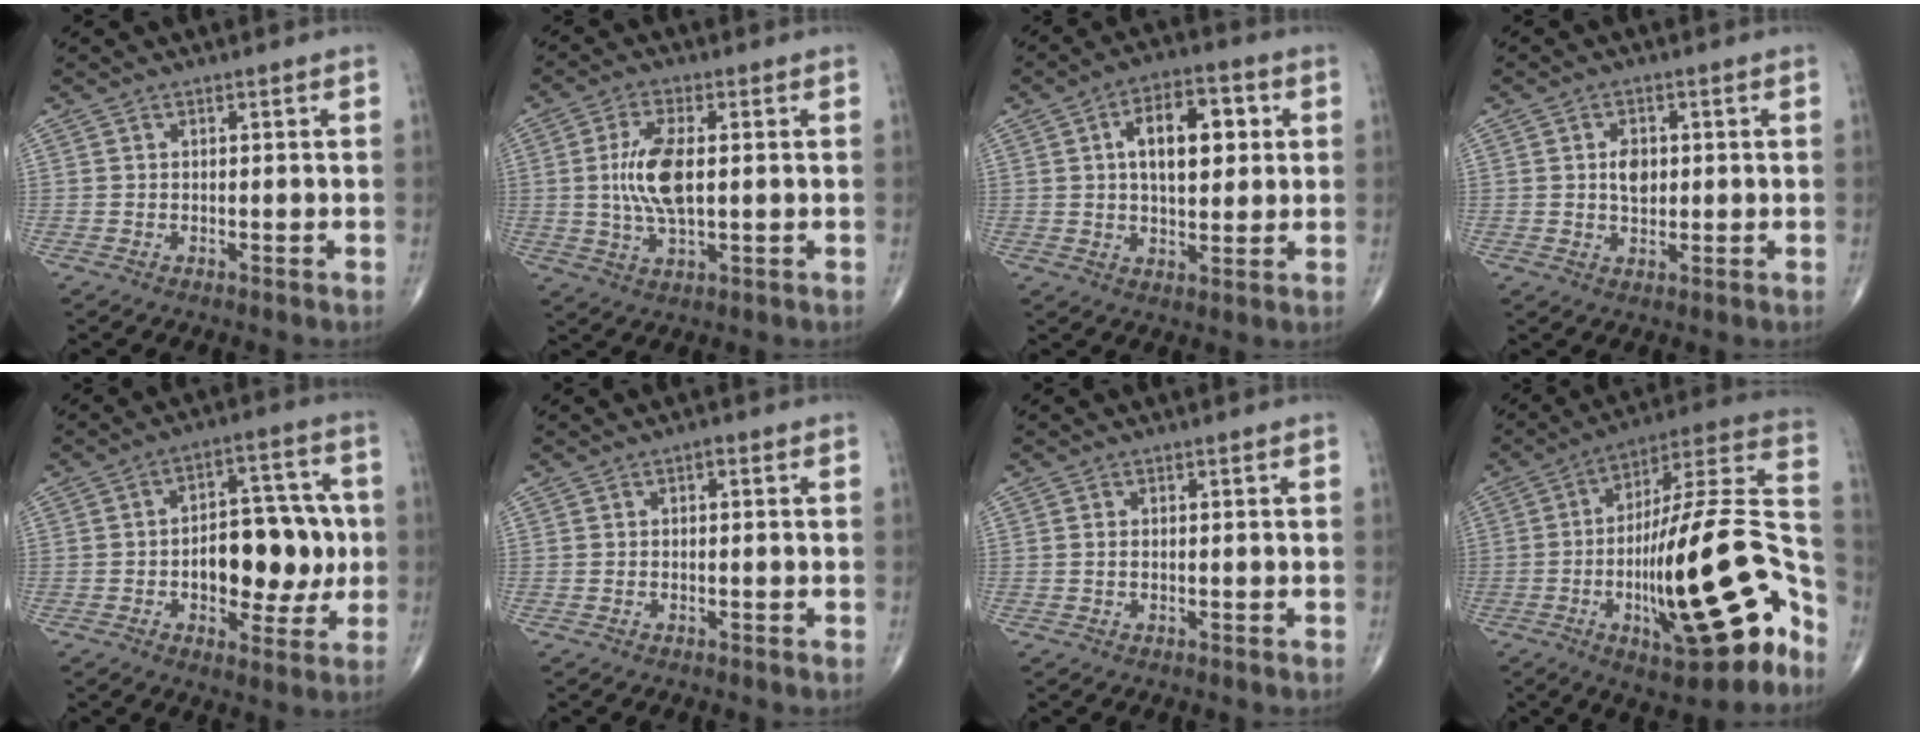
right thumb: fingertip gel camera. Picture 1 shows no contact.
{"total": 9.4, "force": [0.6, 3.9, 8.5], "torque": [-0.178, -0.005, 0.013]}
{"total": 12.3, "force": [2.7, 6.5, 10.1], "torque": [-0.127, 0.006, 0.039]}
{"total": 4.2, "force": [0.5, 2.8, 3.1], "torque": [-0.040, -0.002, 0.008]}
{"total": 15.4, "force": [-1.4, 8.6, 12.8], "torque": [-0.138, 0.031, -0.016]}
{"total": 0.6, "force": [0.1, 0.3, 0.5], "torque": [-0.003, 0.003, -0.003]}
{"total": 0.6, "force": [0.0, 0.3, 0.5], "torque": [-0.009, 0.002, 0.000]}
{"total": 27.9, "force": [-9.9, 7.7, 24.9], "torque": [-0.345, 0.056, -0.146]}